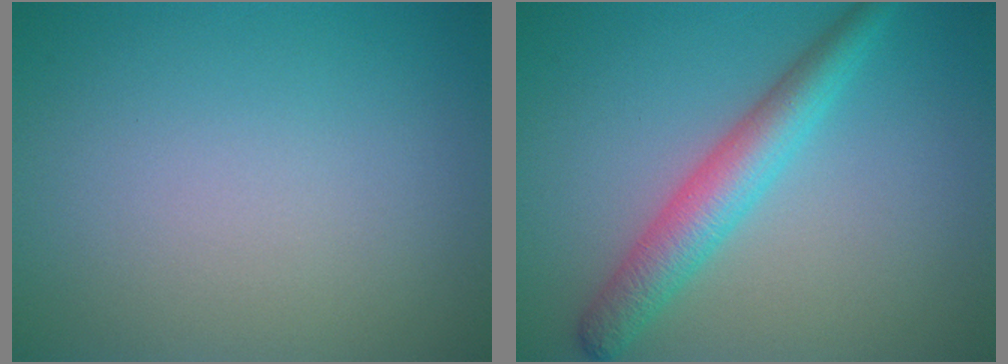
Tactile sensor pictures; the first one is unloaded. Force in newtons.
{"total": 4.2, "press": 4.2, "slide": 0.1}